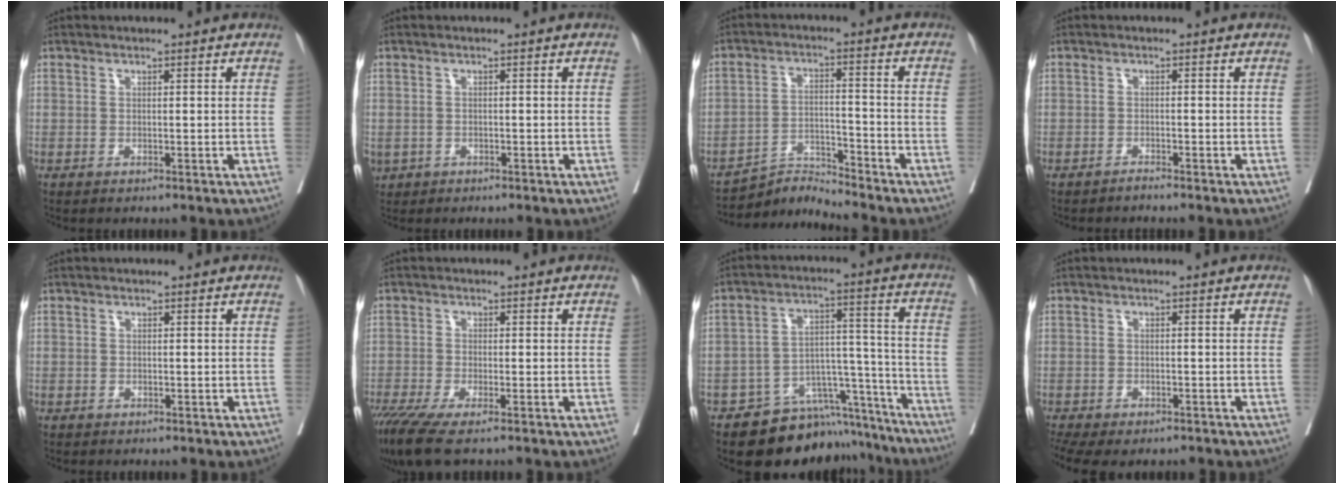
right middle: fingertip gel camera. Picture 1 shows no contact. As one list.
[{"total": 2.5, "force": [-1.3, 2.1, 0.7], "torque": [-0.016, -0.001, -0.017]}, {"total": 3.6, "force": [-2.2, -2.0, -2.0], "torque": [0.034, -0.004, -0.041]}, {"total": 2.2, "force": [2.0, -0.8, -0.5], "torque": [0.013, -0.008, 0.035]}, {"total": 0.7, "force": [-0.1, 0.6, -0.3], "torque": [0.013, 0.009, -0.006]}, {"total": 6.2, "force": [-4.4, 0.6, 4.3], "torque": [-0.071, -0.016, -0.079]}, {"total": 11.5, "force": [-9.2, 6.0, 3.6], "torque": [-0.017, 0.055, -0.123]}, {"total": 10.8, "force": [-8.0, 4.8, 5.4], "torque": [-0.128, -0.003, -0.108]}]